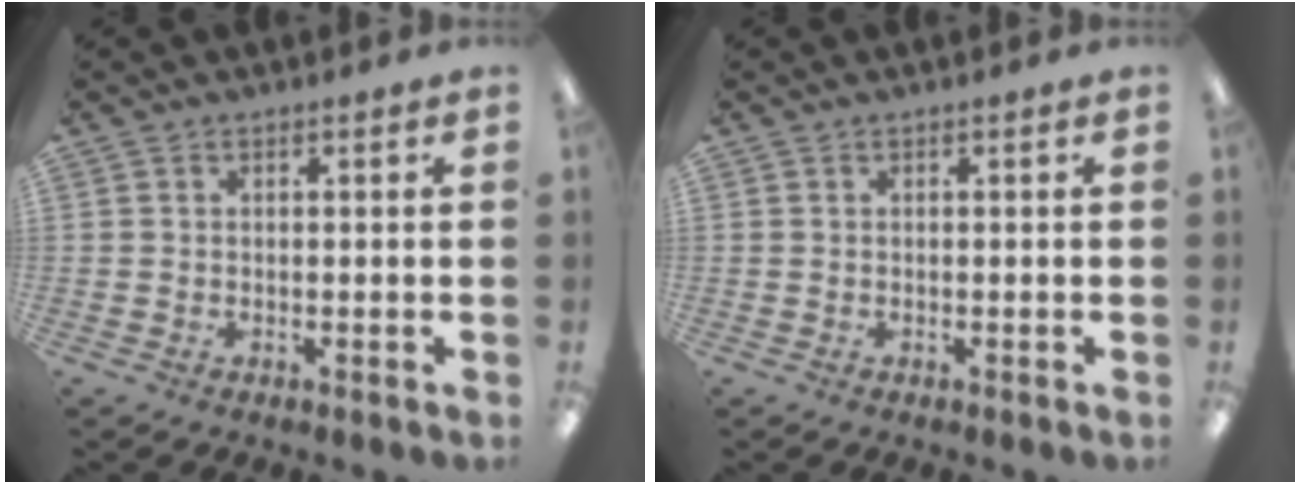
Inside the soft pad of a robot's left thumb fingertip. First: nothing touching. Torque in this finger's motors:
{"motor_torque": [0.00, 0.00, 0.09, -0.09, 0.00]}